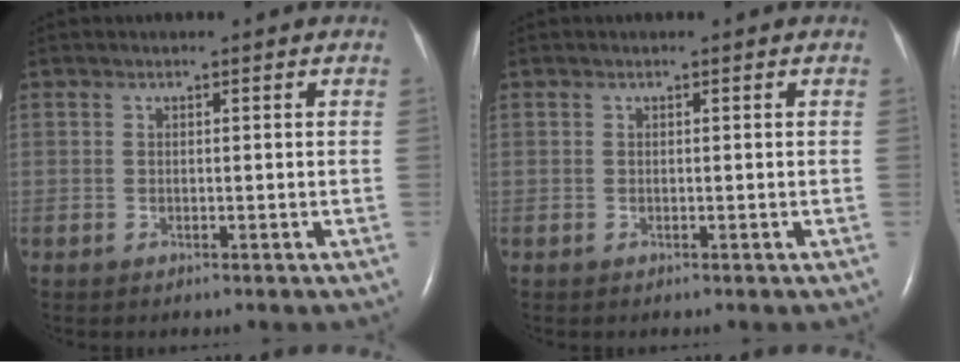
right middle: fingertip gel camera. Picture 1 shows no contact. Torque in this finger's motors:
{"motor_torque": [-0.20, -0.09, -0.02, 0.00]}